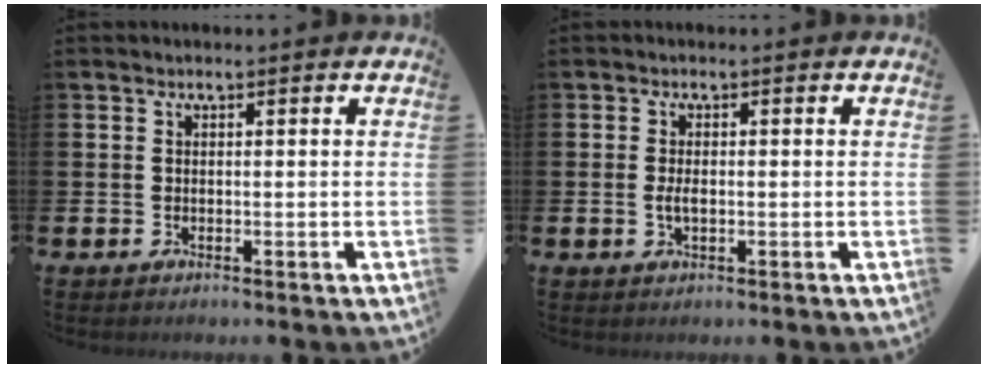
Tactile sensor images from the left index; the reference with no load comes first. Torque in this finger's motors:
{"motor_torque": [0.44, 0.02, 0.04, 0.09]}